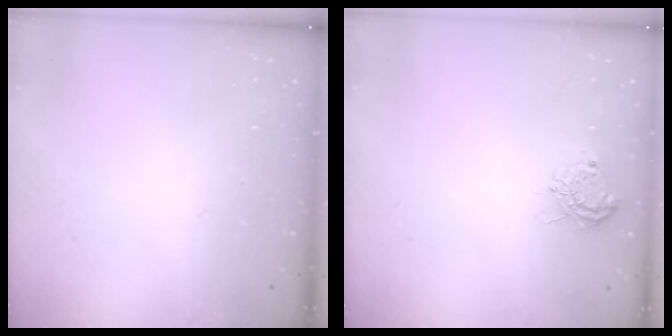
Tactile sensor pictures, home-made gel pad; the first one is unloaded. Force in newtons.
{"total": 7.8, "press": 7.7, "slide": 0.7}